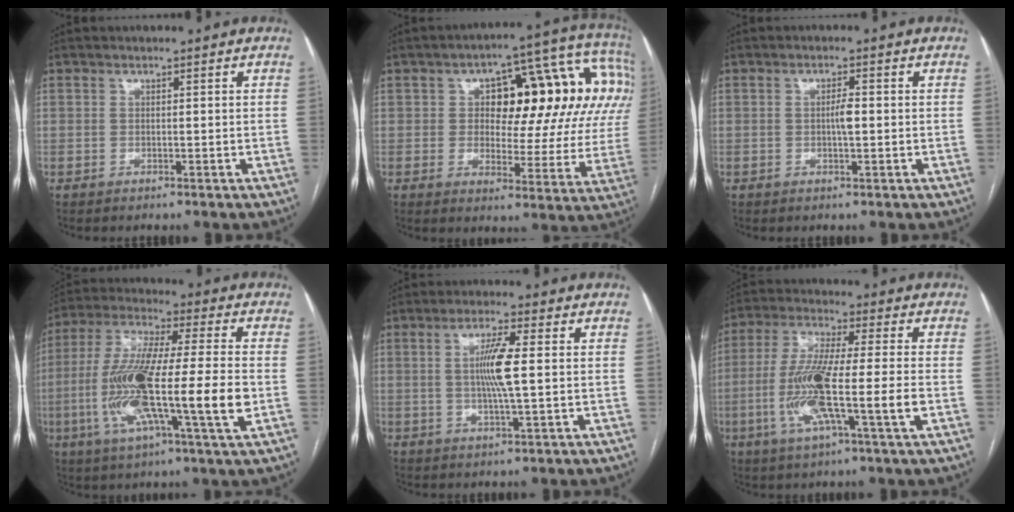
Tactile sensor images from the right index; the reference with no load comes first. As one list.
[{"total": 21.5, "force": [4.7, 9.1, 18.9], "torque": [-0.226, 0.057, 0.067]}, {"total": 2.0, "force": [-0.2, 0.2, 2.0], "torque": [-0.038, 0.002, -0.003]}, {"total": 19.3, "force": [-3.6, 1.4, 18.9], "torque": [-0.370, -0.010, -0.069]}, {"total": 6.4, "force": [0.4, -0.1, 6.4], "torque": [-0.123, -0.002, 0.006]}, {"total": 13.7, "force": [-3.1, 0.5, 13.4], "torque": [-0.266, -0.009, -0.063]}]